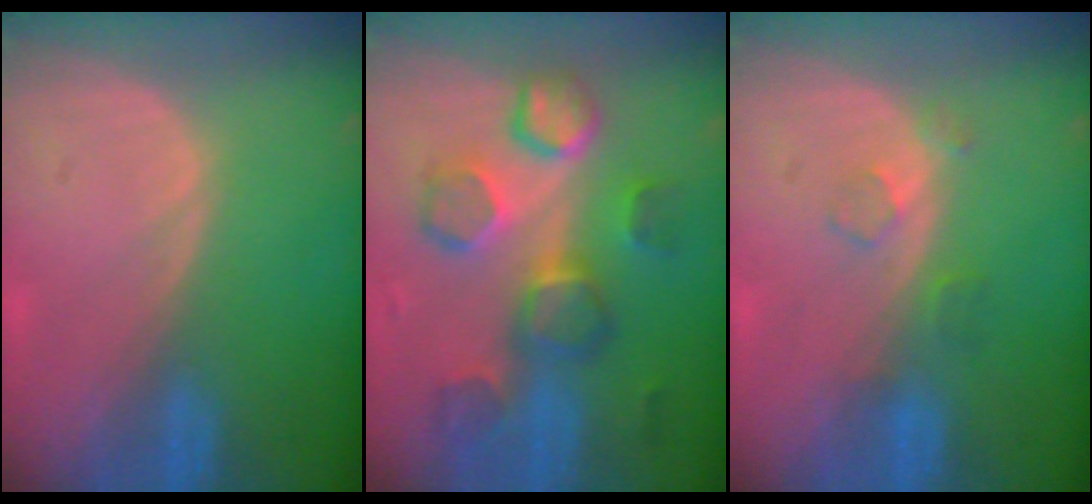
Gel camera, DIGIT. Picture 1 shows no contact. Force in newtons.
{"total": 9.0, "press": 9.0, "slide": 0.3}
{"total": 2.5, "press": 2.5, "slide": 0.3}